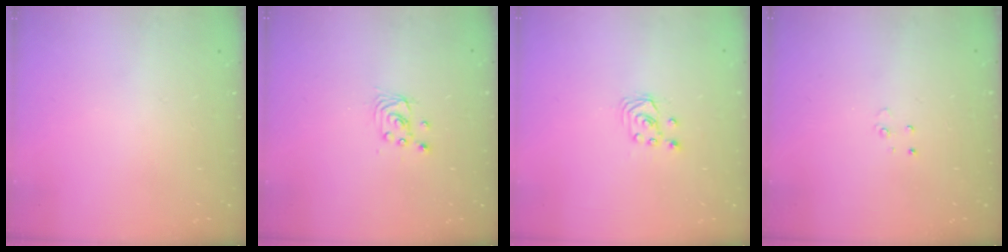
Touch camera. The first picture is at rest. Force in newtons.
{"total": 2.5, "press": 2.5, "slide": 0.1}
{"total": 2.6, "press": 2.6, "slide": 0.3}
{"total": 3.0, "press": 2.9, "slide": 0.3}